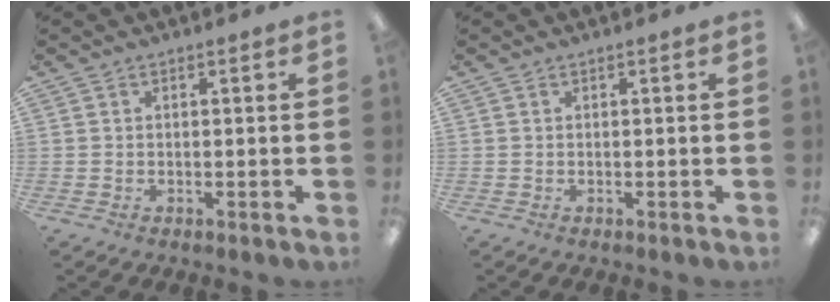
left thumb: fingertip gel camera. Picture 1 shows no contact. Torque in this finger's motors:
{"motor_torque": [-0.05, -0.01, 0.08, -0.01, 0.00]}